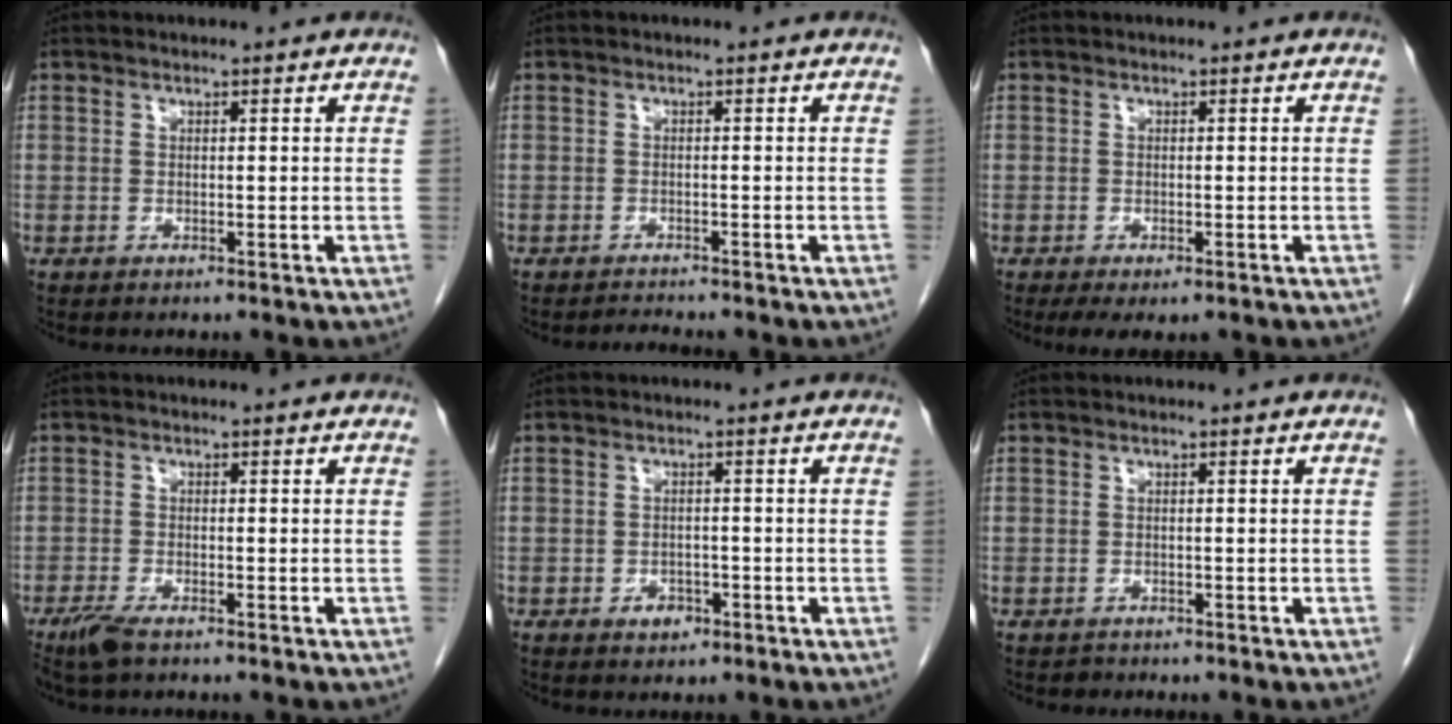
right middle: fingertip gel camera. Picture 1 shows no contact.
{"total": 1.3, "force": [-1.2, -0.2, -0.1], "torque": [-0.007, -0.010, -0.017]}
{"total": 3.5, "force": [-2.3, 1.4, 2.2], "torque": [-0.037, -0.010, -0.031]}
{"total": 3.5, "force": [-2.5, 0.8, 2.3], "torque": [-0.054, -0.009, -0.046]}
{"total": 2.2, "force": [-1.2, 1.5, 1.0], "torque": [-0.014, 0.005, -0.010]}
{"total": 0.7, "force": [-0.6, 0.3, -0.1], "torque": [-0.009, -0.002, -0.012]}